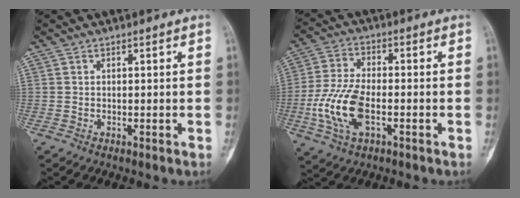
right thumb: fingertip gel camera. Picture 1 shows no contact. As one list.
[{"total": 11.4, "force": [-2.9, 5.6, 9.5], "torque": [-0.209, 0.010, -0.058]}]